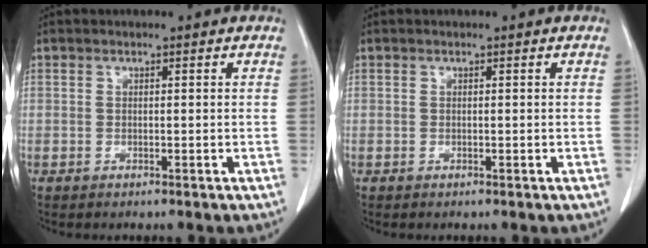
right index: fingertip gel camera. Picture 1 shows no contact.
{"total": 0.0}